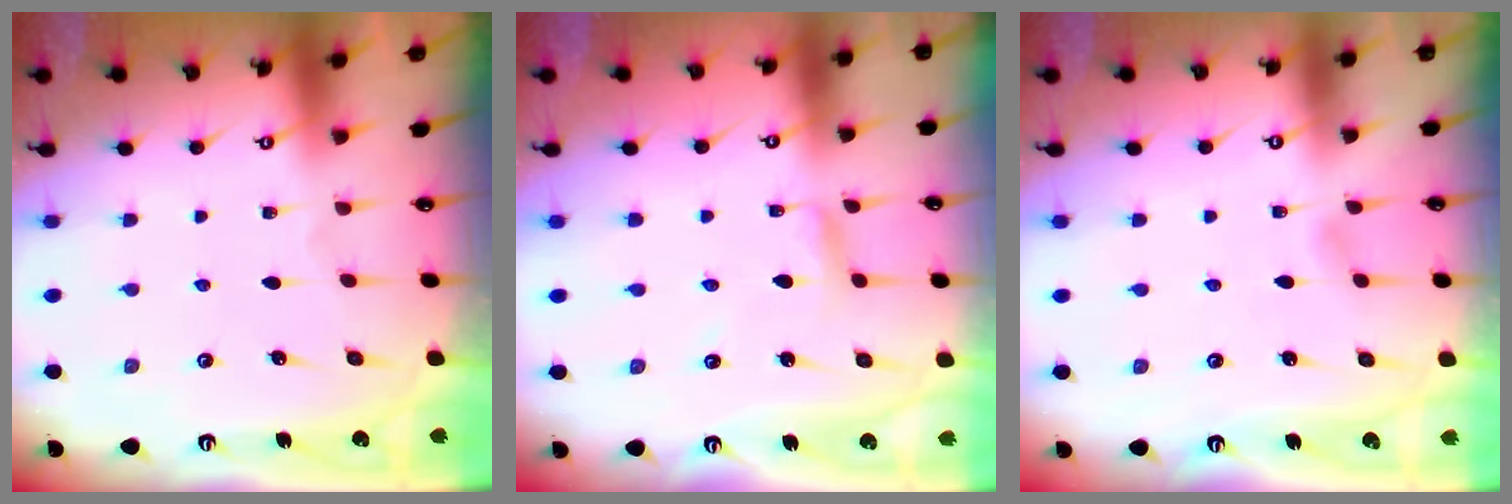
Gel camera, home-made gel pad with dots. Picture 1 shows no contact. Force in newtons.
{"total": 2.3, "press": 2.3, "slide": 0.2}
{"total": 2.0, "press": 2.0, "slide": 0.2}